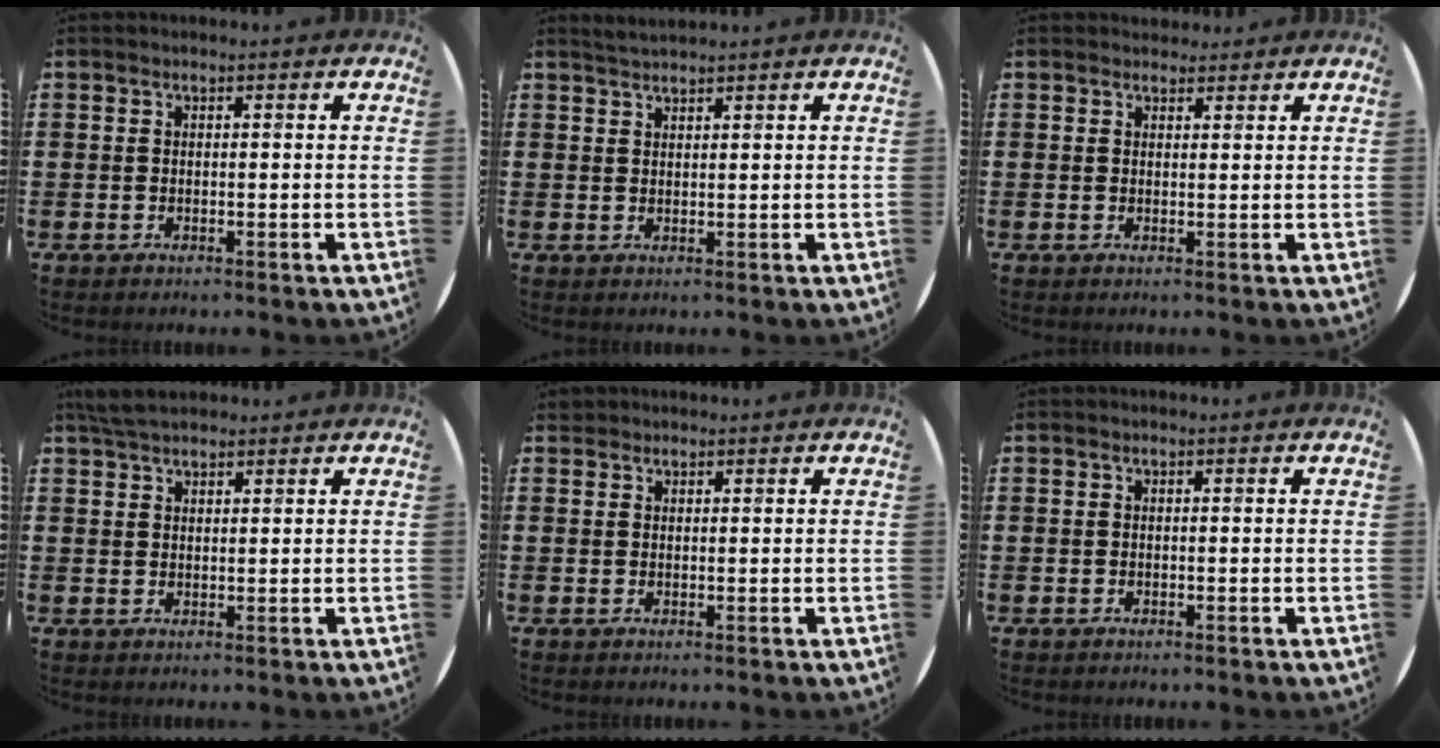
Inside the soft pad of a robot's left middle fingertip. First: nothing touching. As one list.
[{"total": 1.5, "force": [1.4, -0.1, 0.3], "torque": [-0.006, 0.001, 0.027]}, {"total": 1.4, "force": [1.3, 0.5, 0.0], "torque": [0.006, 0.000, 0.025]}, {"total": 3.9, "force": [3.4, 1.2, 1.5], "torque": [-0.036, 0.001, 0.065]}, {"total": 0.9, "force": [0.8, 0.3, 0.0], "torque": [-0.001, 0.002, 0.017]}, {"total": 0.0}]